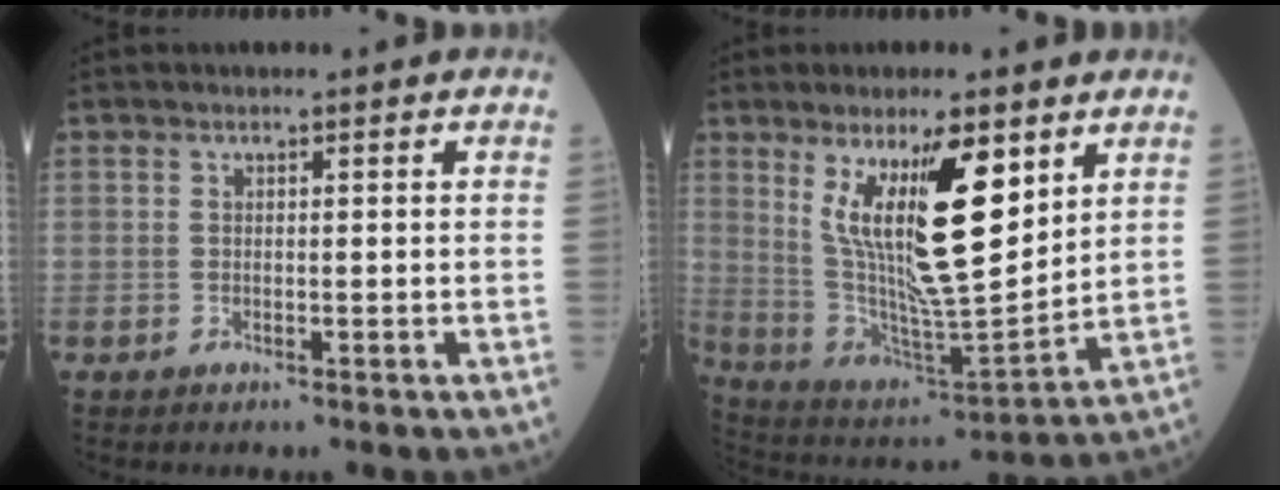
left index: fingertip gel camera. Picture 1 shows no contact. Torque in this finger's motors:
{"motor_torque": [1.95, -0.19, 1.05, 0.21]}